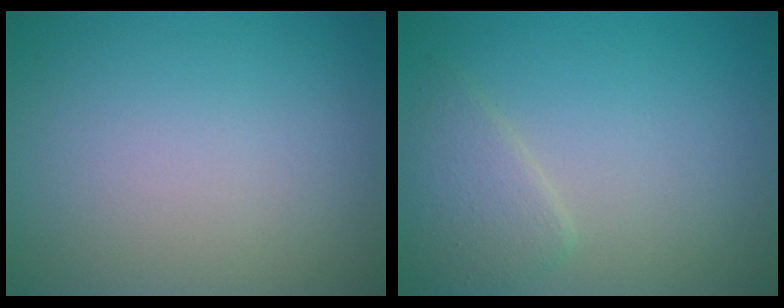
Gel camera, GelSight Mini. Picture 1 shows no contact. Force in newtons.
{"total": 2.5, "press": 2.5, "slide": 0.0}